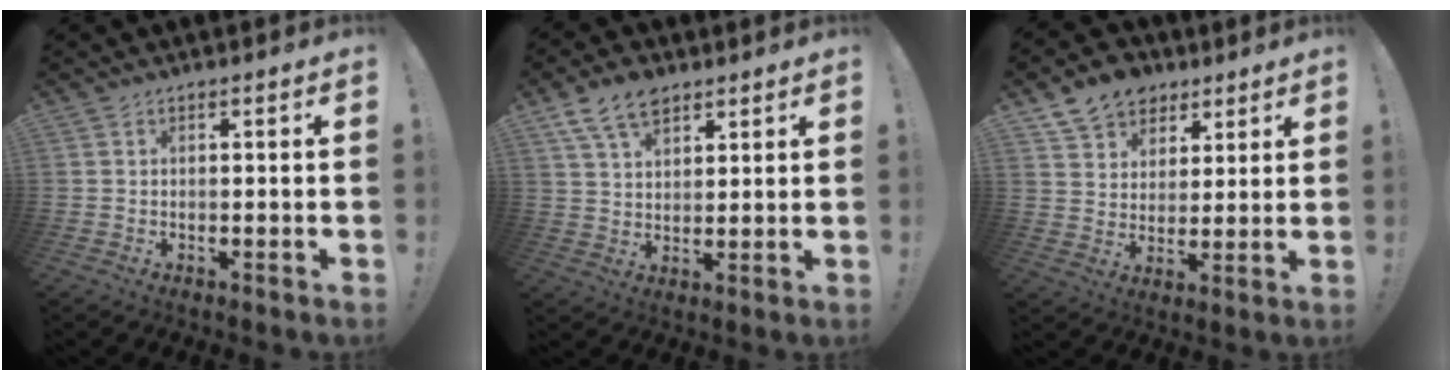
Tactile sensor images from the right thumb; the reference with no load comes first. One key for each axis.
{"total": 9.8, "fx": 6.4, "fy": 5.6, "fz": 5.0, "tx": -0.083, "ty": -0.024, "tz": 0.122}
{"total": 11.3, "fx": 7.3, "fy": 8.1, "fz": 3.1, "tx": -0.044, "ty": -0.049, "tz": 0.141}